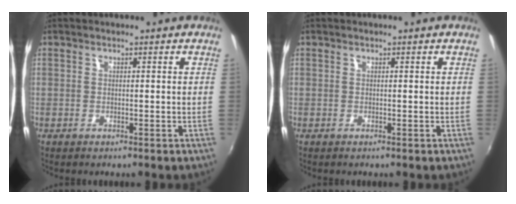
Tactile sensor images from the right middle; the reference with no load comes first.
{"total": 0.0}